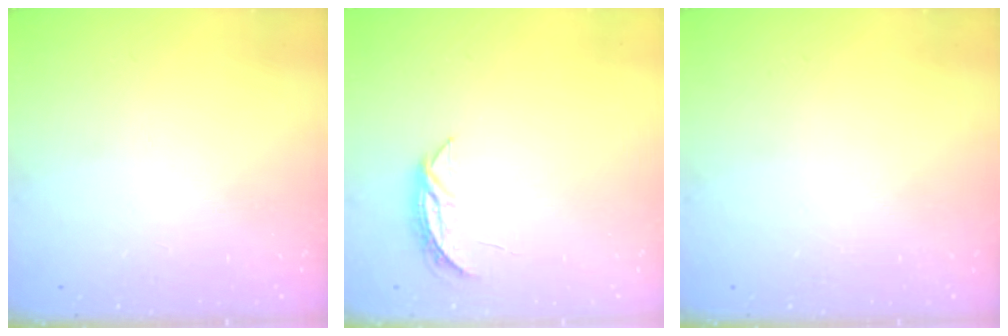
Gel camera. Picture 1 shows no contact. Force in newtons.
{"total": 4.8, "press": 4.7, "slide": 0.5}
{"total": 0.0}